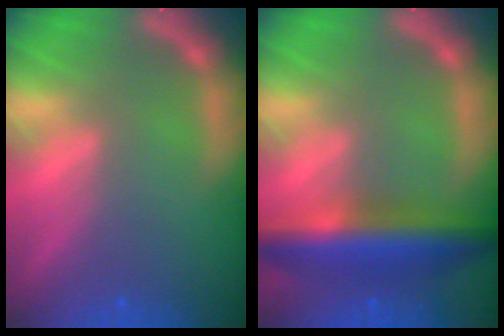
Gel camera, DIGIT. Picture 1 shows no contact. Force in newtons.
{"total": 7.5}